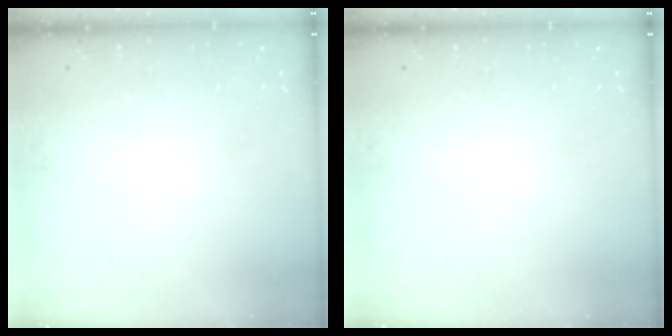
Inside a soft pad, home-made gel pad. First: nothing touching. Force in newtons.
{"total": 0.0}